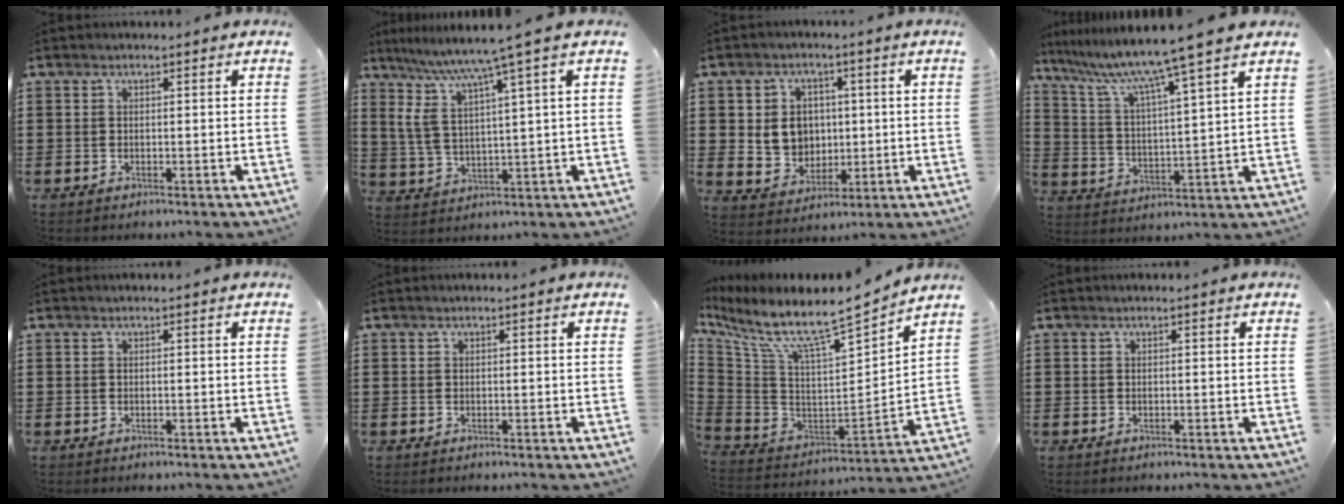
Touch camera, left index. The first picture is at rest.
{"total": 6.9, "force": [4.3, 0.0, 5.4], "torque": [-0.124, -0.031, 0.067]}
{"total": 6.0, "force": [0.8, 5.5, 2.1], "torque": [-0.048, 0.009, 0.013]}
{"total": 8.8, "force": [7.3, -1.4, 4.7], "torque": [-0.121, -0.051, 0.115]}
{"total": 0.0}
{"total": 0.0}
{"total": 8.7, "force": [6.7, 0.9, 5.5], "torque": [-0.133, -0.064, 0.104]}
{"total": 0.0}